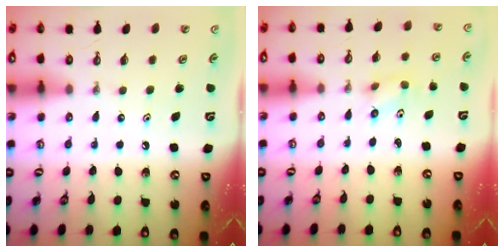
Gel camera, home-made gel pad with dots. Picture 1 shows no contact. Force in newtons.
{"total": 2.3, "press": 2.0, "slide": 1.1}